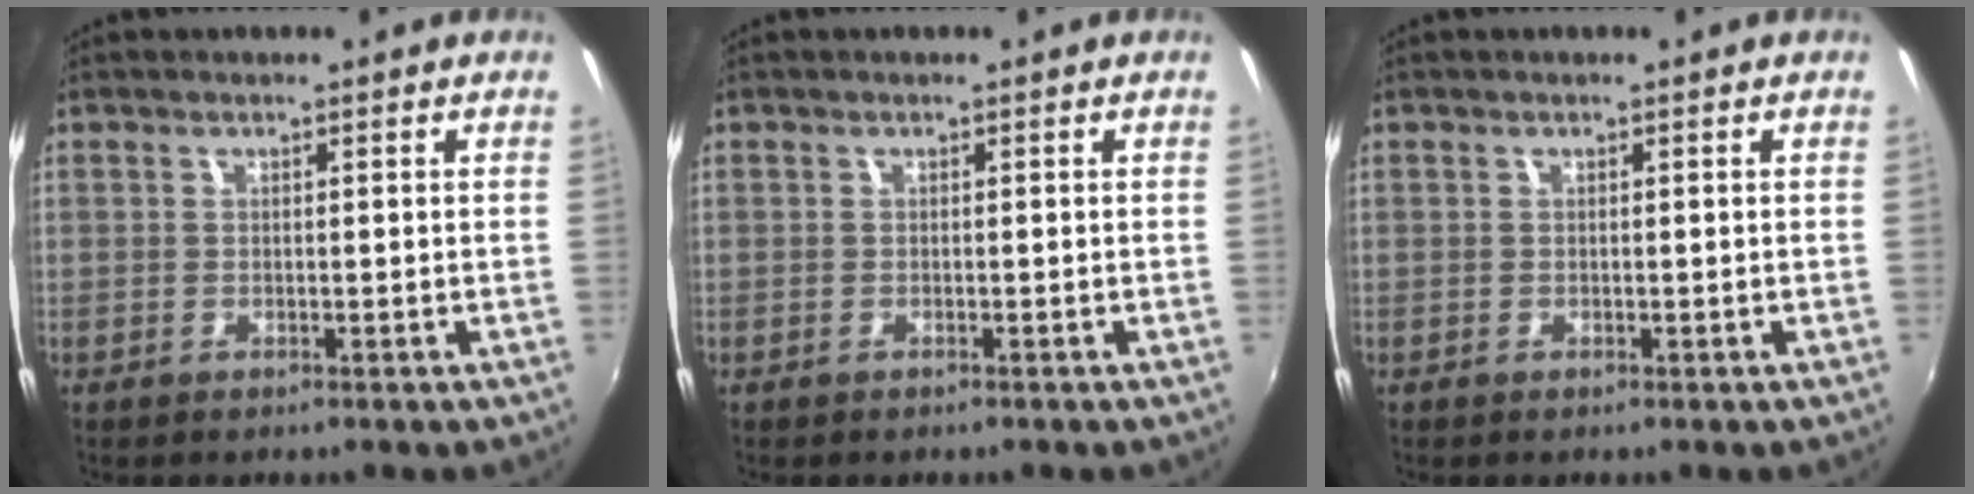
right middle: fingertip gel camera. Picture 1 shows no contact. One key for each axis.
{"total": 0.0}
{"total": 0.0}